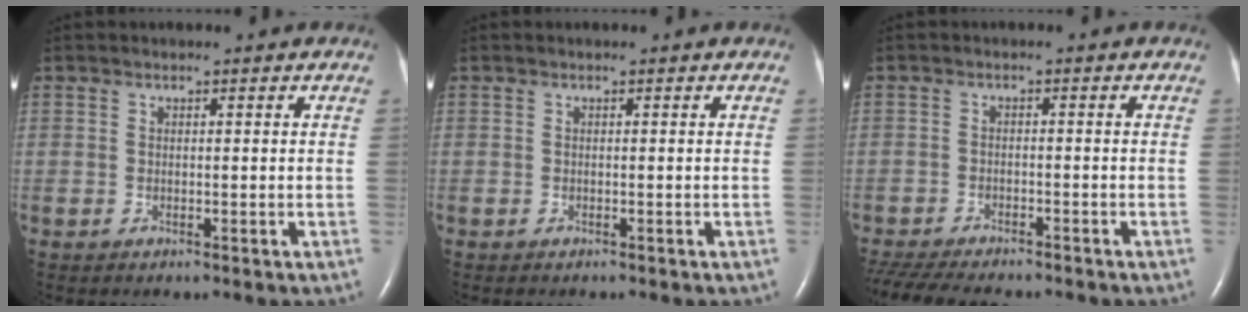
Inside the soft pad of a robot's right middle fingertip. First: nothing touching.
{"total": 0.6, "force": [-0.5, 0.1, 0.2], "torque": [-0.007, -0.002, -0.008]}
{"total": 12.8, "force": [-11.2, 2.7, 5.6], "torque": [-0.109, -0.016, -0.163]}